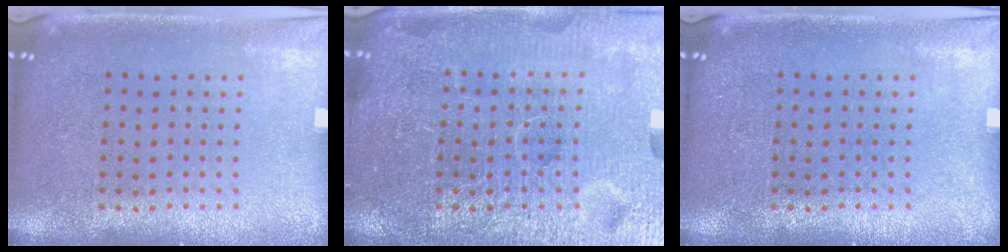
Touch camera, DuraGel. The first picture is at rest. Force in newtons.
{"total": 6.9, "press": 6.8, "slide": 0.8}
{"total": 0.0}